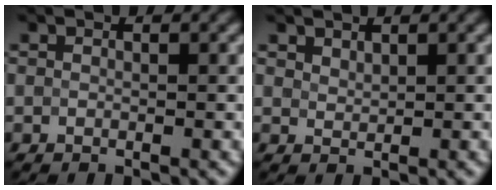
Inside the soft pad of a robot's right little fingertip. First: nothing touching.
{"total": 1.1, "force": [1.0, 0.4, 0.2], "torque": [-0.006, -0.002, 0.024]}